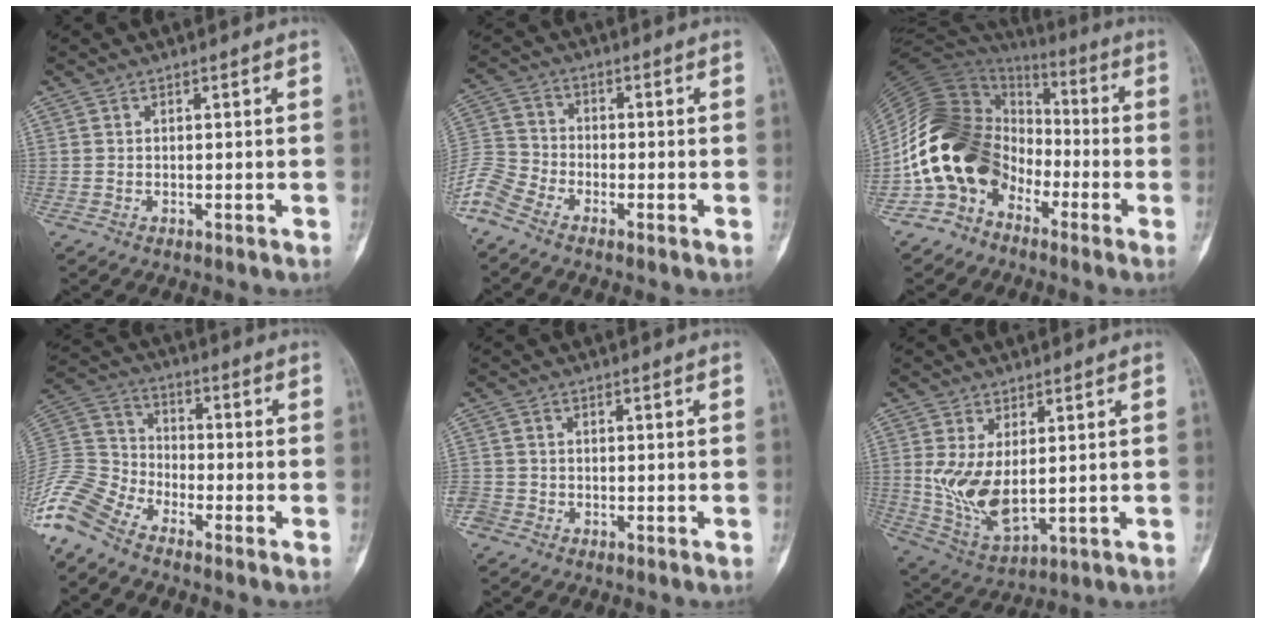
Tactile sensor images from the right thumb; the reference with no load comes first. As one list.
[{"total": 7.2, "force": [-5.4, 3.3, 3.4], "torque": [-0.081, 0.015, -0.124]}, {"total": 17.4, "force": [-6.9, 13.0, 9.4], "torque": [-0.155, 0.072, -0.140]}, {"total": 11.7, "force": [-9.3, 5.3, 4.8], "torque": [-0.107, 0.048, -0.200]}, {"total": 3.3, "force": [-1.8, 2.6, 0.9], "torque": [-0.021, 0.009, -0.038]}, {"total": 10.2, "force": [0.8, 5.4, 8.6], "torque": [-0.162, -0.015, 0.038]}]